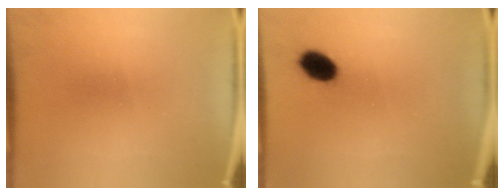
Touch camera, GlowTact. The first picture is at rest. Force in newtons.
{"total": 5.7}